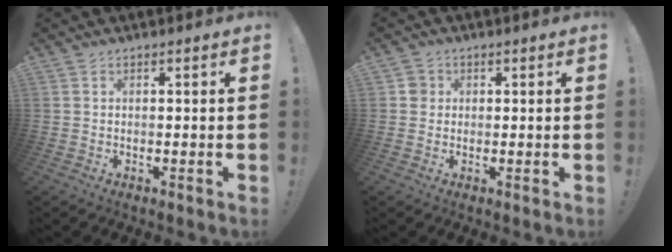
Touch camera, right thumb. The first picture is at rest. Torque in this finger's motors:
{"motor_torque": [0.03, 0.17, 0.07, -0.13, -0.03]}